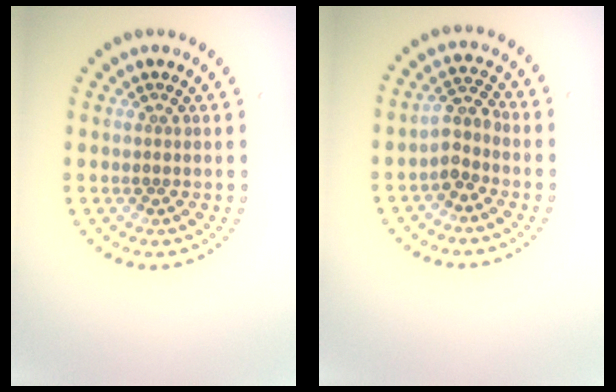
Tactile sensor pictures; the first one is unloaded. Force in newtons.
{"total": 2.2, "press": 1.7, "slide": 1.4}